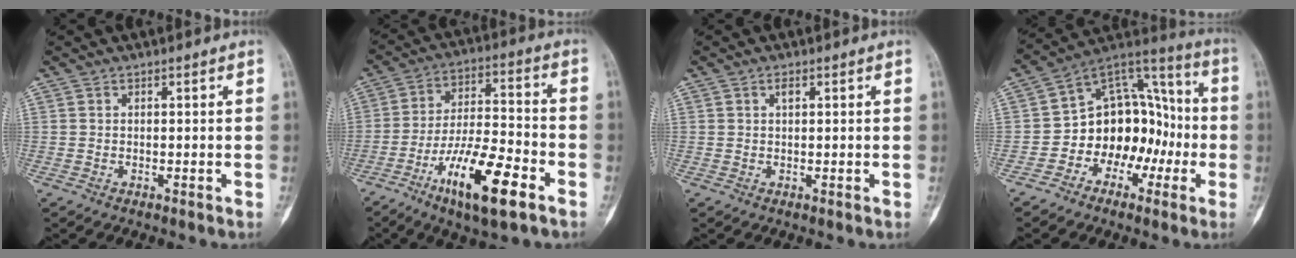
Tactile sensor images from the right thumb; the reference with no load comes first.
{"total": 16.2, "force": [-8.2, 4.4, 13.2], "torque": [-0.234, 0.044, -0.139]}
{"total": 1.1, "force": [0.5, 0.6, 0.8], "torque": [-0.013, 0.001, 0.007]}
{"total": 16.0, "force": [-4.1, 11.8, 10.0], "torque": [-0.088, 0.079, -0.073]}